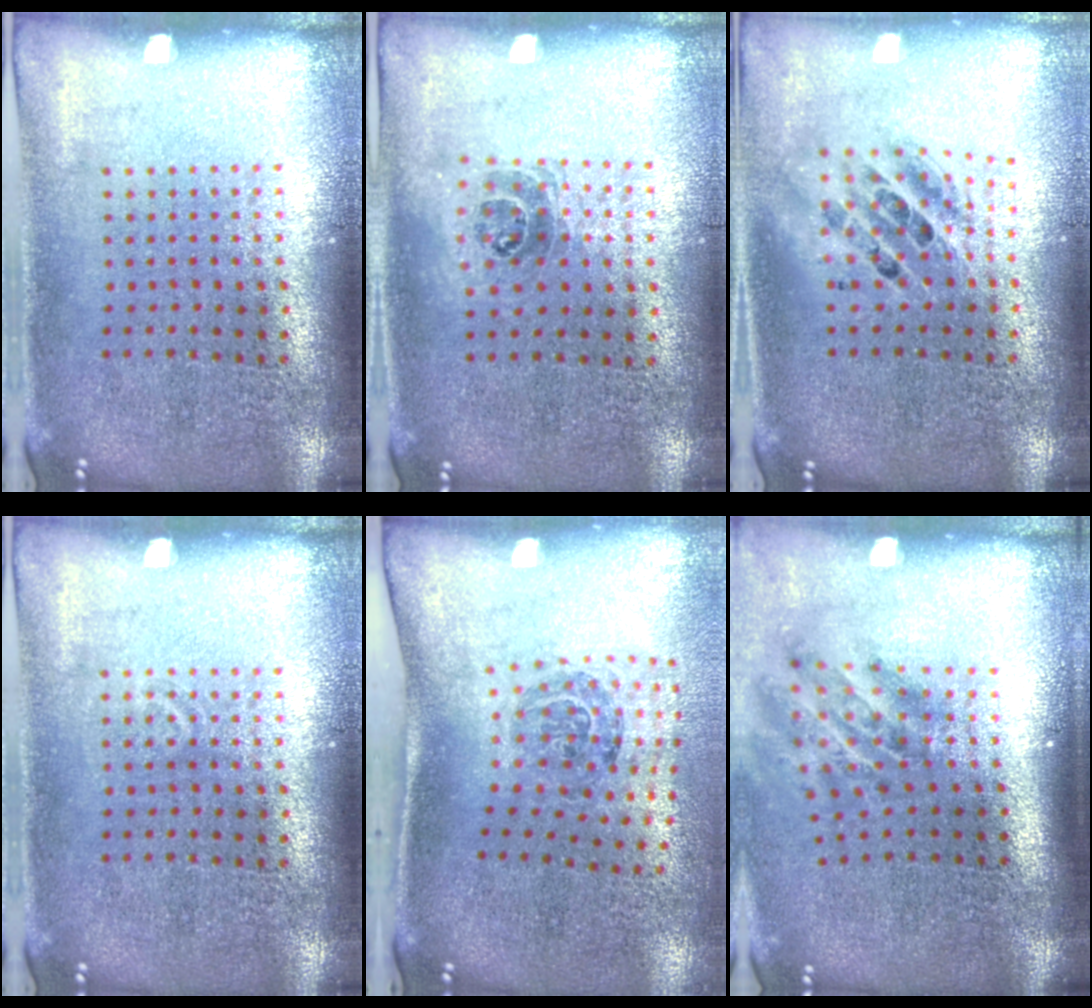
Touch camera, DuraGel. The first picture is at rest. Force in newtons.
{"total": 1.1, "press": 0.9, "slide": 0.6}
{"total": 1.7, "press": 1.4, "slide": 1.0}
{"total": 0.6, "press": 0.5, "slide": 0.3}
{"total": 1.8, "press": 1.2, "slide": 1.4}
{"total": 1.9, "press": 1.1, "slide": 1.5}